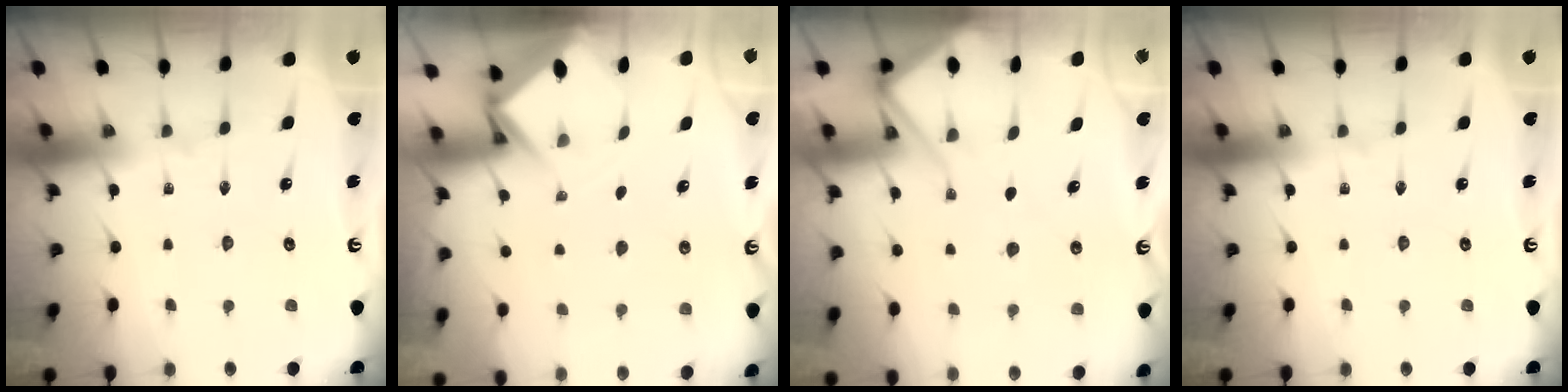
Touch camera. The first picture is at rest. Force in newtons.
{"total": 3.4, "press": 3.4, "slide": 0.2}
{"total": 6.4, "press": 6.3, "slide": 0.8}
{"total": 0.0}